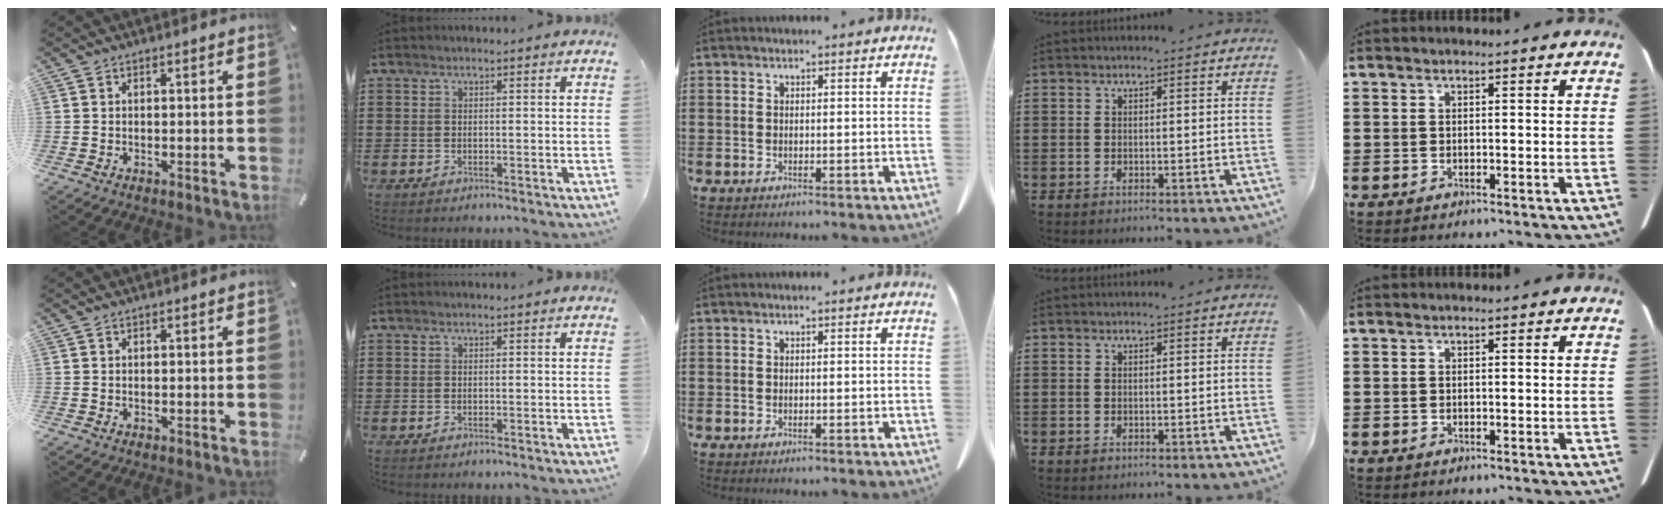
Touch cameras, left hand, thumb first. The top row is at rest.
{}